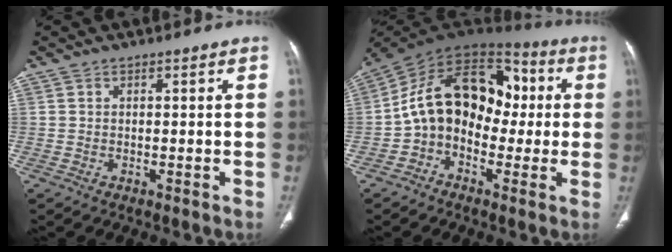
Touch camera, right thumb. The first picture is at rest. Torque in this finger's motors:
{"motor_torque": [2.44, 2.56, 1.75, -1.01, 0.60]}